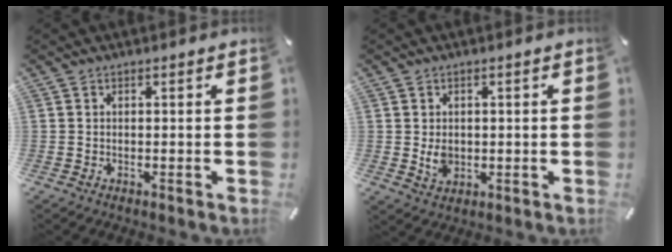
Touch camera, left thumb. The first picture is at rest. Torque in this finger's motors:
{"motor_torque": [0.79, 0.76, 0.42, -0.07, 0.00]}